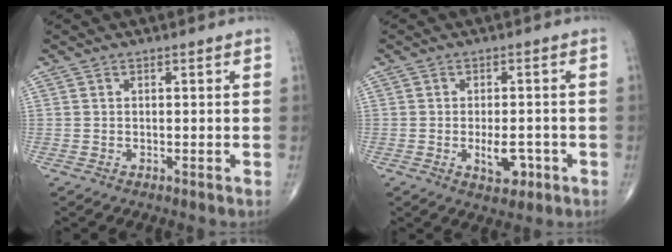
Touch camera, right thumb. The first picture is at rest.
{"total": 5.0, "force": [-1.6, 2.6, 4.0], "torque": [-0.048, 0.001, -0.019]}